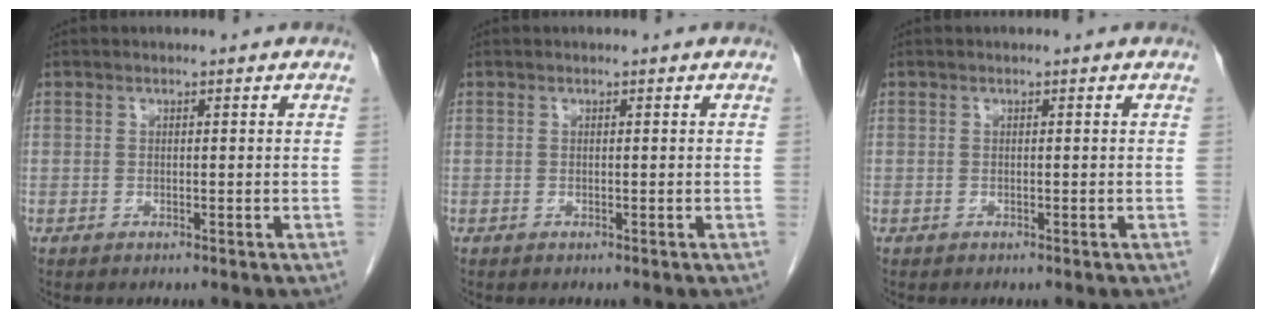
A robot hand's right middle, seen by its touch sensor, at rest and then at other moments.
{"total": 0.0}
{"total": 0.0}